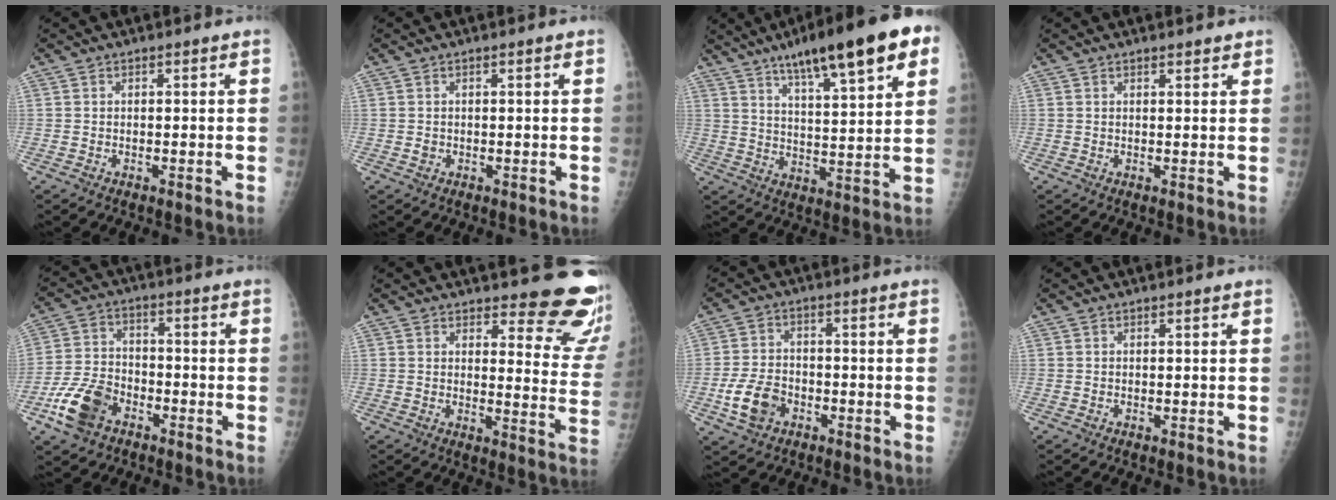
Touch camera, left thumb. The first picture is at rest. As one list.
[{"total": 0.8, "force": [0.0, 0.6, 0.6], "torque": [-0.005, 0.005, 0.003]}, {"total": 19.8, "force": [11.1, 4.2, 15.8], "torque": [-0.214, -0.023, 0.170]}, {"total": 1.5, "force": [1.2, 0.5, 0.7], "torque": [-0.005, -0.006, 0.016]}, {"total": 10.3, "force": [-5.4, 6.6, 5.7], "torque": [-0.107, 0.023, -0.104]}, {"total": 14.1, "force": [12.1, 4.0, 6.0], "torque": [-0.025, -0.112, 0.124]}, {"total": 7.5, "force": [-3.1, 5.3, 4.4], "torque": [-0.079, 0.016, -0.054]}, {"total": 0.0}]